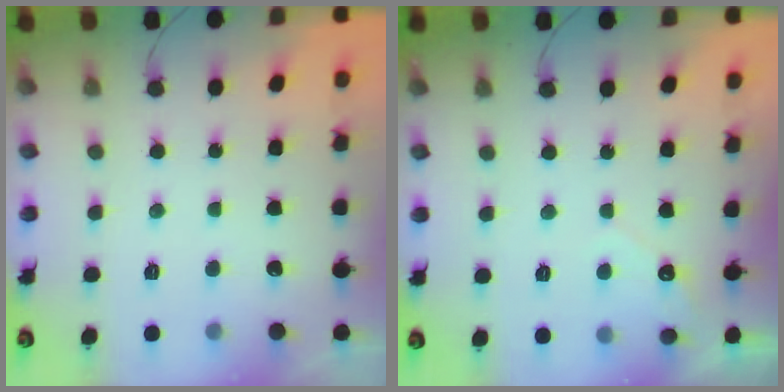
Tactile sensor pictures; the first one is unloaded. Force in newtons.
{"total": 2.5, "press": 2.5, "slide": 0.1}